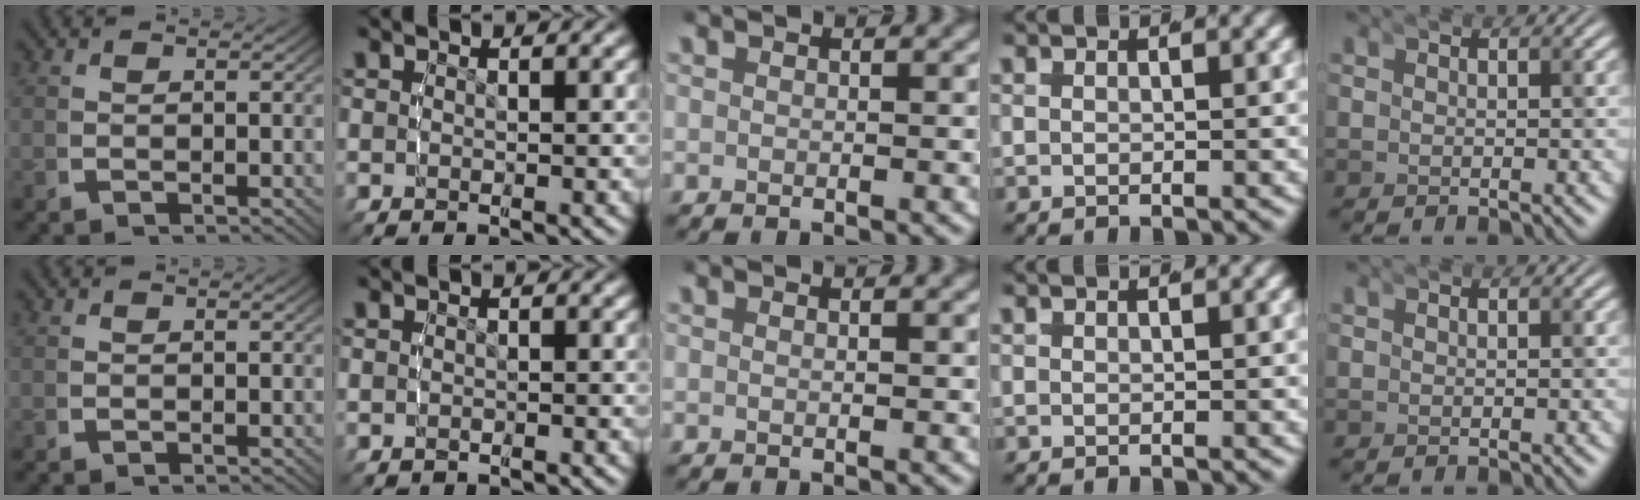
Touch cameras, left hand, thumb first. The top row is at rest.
{"ring": {"total": 0.6, "force": [0.6, 0.2, 0.1], "torque": [0.002, 0.005, 0.007]}}